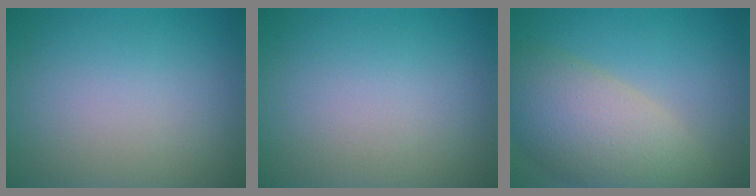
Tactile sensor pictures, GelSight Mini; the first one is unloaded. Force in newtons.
{"total": 0.0}
{"total": 8.5, "press": 8.5, "slide": 0.7}